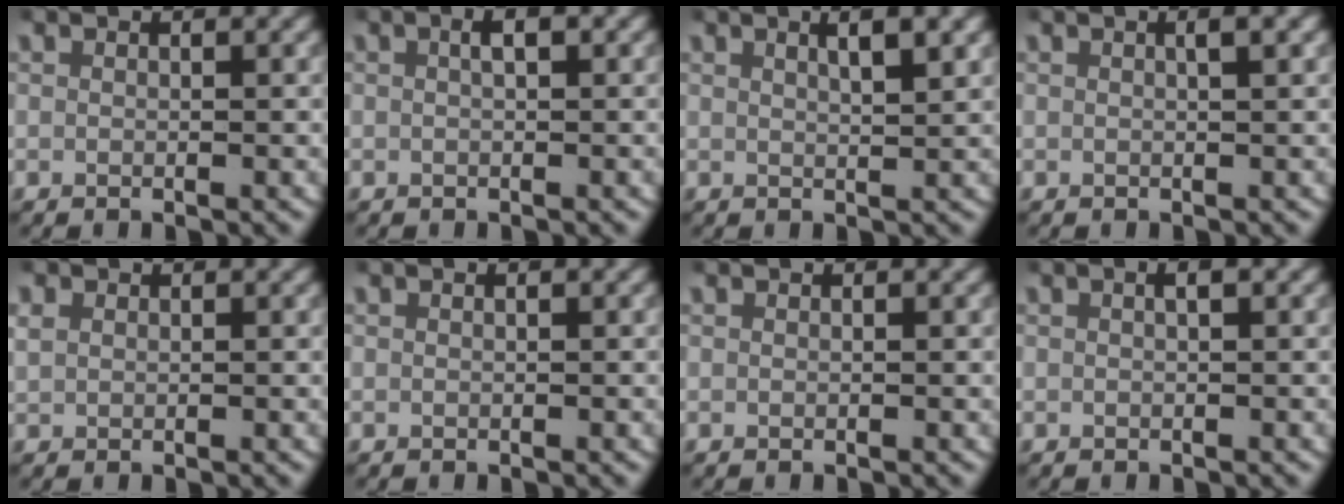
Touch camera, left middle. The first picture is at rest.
{"total": 1.6, "force": [0.4, 0.5, 1.5], "torque": [-0.019, 0.010, 0.005]}
{"total": 2.8, "force": [1.6, 0.2, 2.3], "torque": [-0.034, 0.008, 0.027]}
{"total": 1.3, "force": [0.5, -0.1, 1.2], "torque": [-0.018, 0.008, 0.007]}
{"total": 1.5, "force": [0.6, 1.2, 0.7], "torque": [-0.024, 0.002, 0.014]}
{"total": 0.0}
{"total": 0.0}
{"total": 1.0, "force": [0.2, 0.2, 0.9], "torque": [-0.011, 0.008, 0.004]}